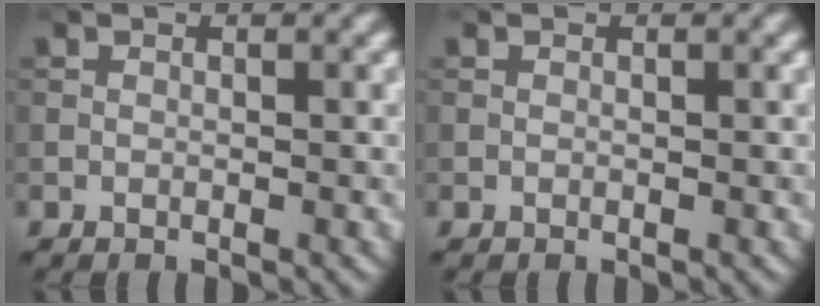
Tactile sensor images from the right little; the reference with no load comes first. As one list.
[{"total": 0.0}]